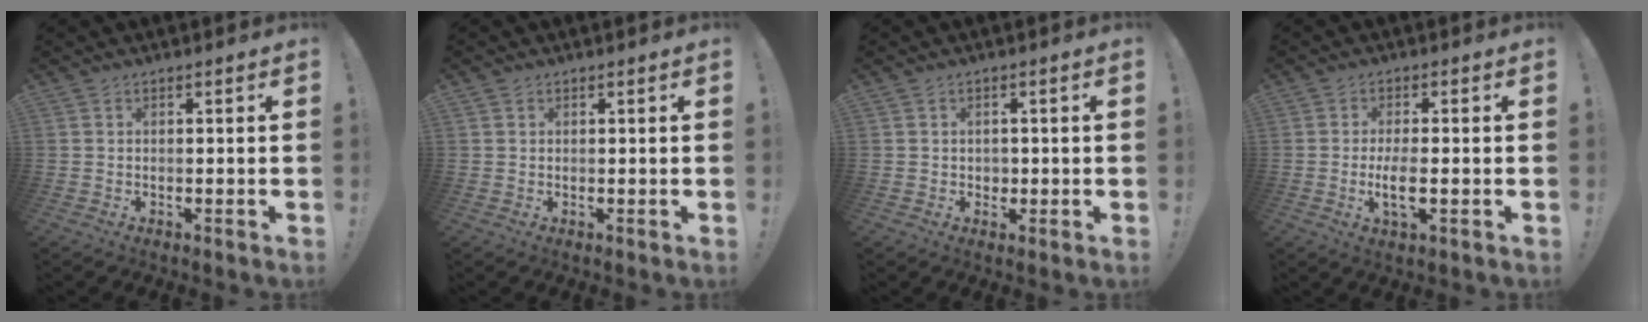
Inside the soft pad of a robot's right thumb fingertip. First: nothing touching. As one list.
[{"total": 0.6, "force": [0.4, 0.5, 0.0], "torque": [0.004, -0.002, 0.007]}, {"total": 2.0, "force": [0.1, 1.9, 0.4], "torque": [-0.004, 0.002, 0.001]}, {"total": 5.8, "force": [-1.3, 1.7, 5.4], "torque": [-0.106, -0.009, -0.023]}]